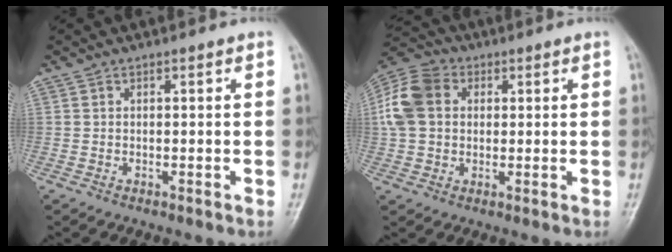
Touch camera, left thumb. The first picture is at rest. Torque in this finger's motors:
{"motor_torque": [0.18, 1.64, 1.19, -0.04, 0.36]}